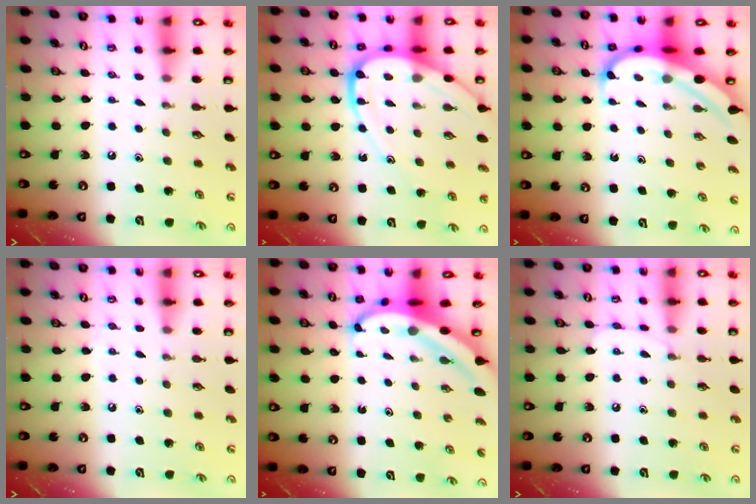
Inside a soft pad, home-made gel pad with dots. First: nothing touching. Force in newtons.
{"total": 14.0, "press": 13.9, "slide": 1.5}
{"total": 8.2, "press": 8.1, "slide": 1.0}
{"total": 4.1, "press": 4.0, "slide": 0.5}
{"total": 6.8, "press": 6.8, "slide": 0.7}
{"total": 6.0, "press": 6.0, "slide": 0.5}